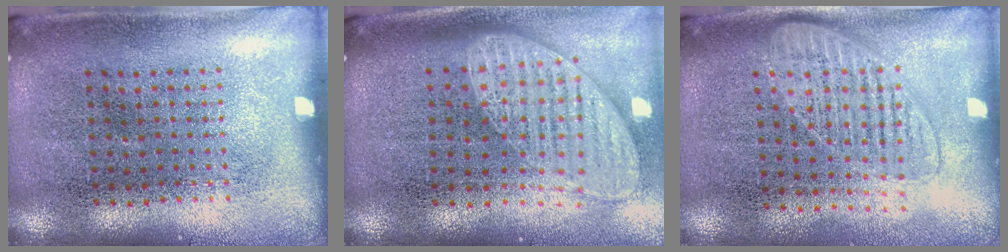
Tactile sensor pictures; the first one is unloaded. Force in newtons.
{"total": 2.0, "press": 1.5, "slide": 1.2}
{"total": 1.4, "press": 1.3, "slide": 0.6}